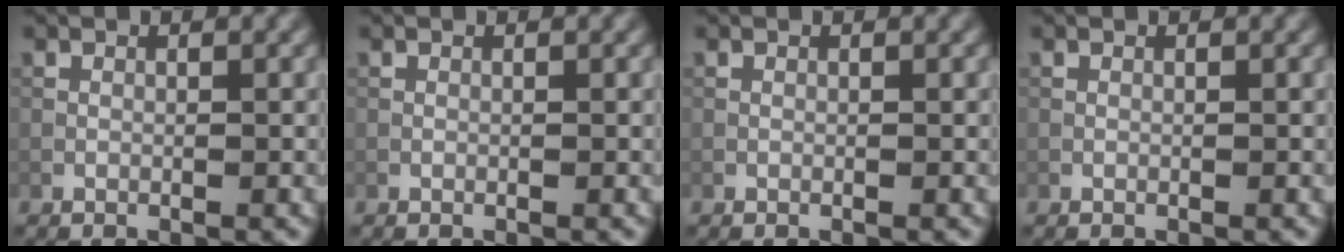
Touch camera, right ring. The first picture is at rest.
{"total": 0.0}
{"total": 0.0}
{"total": 0.0}